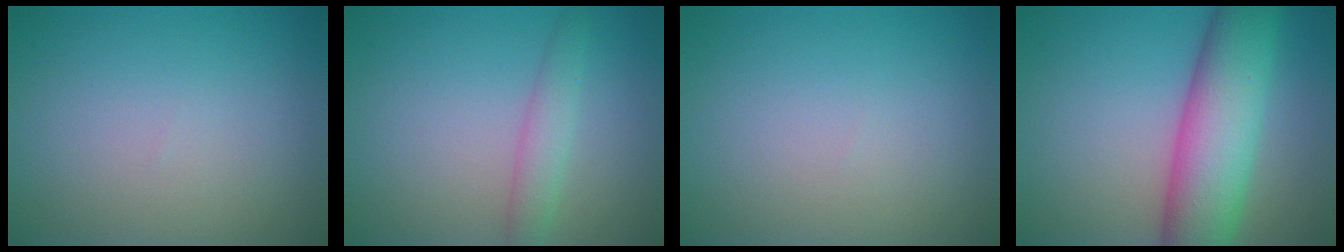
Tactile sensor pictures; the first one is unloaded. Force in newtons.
{"total": 2.2, "press": 2.2, "slide": 0.1}
{"total": 0.0}
{"total": 9.4, "press": 9.4, "slide": 0.3}